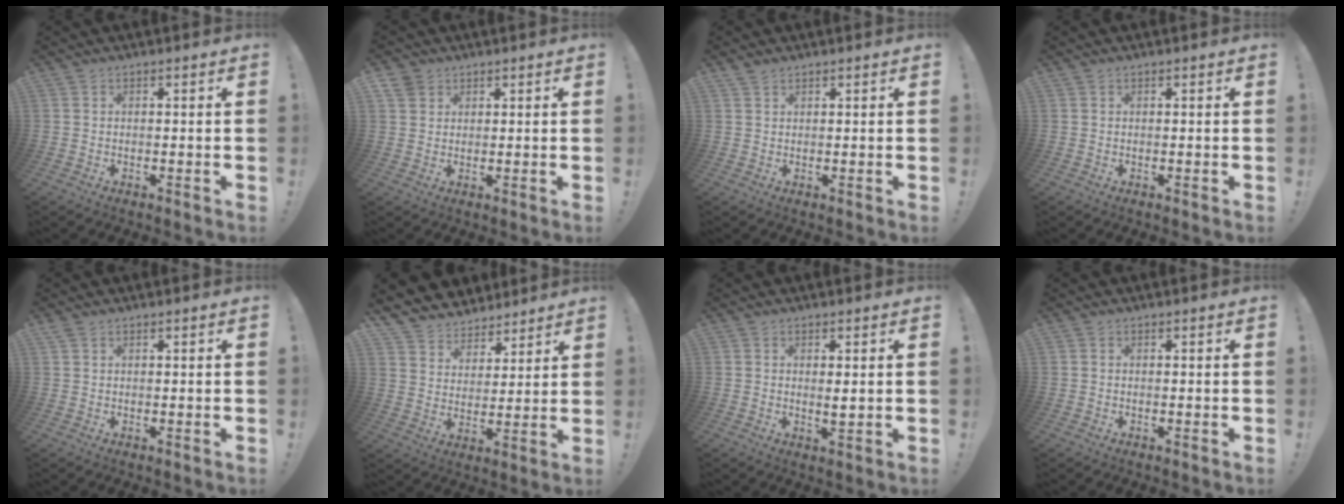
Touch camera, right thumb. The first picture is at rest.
{"total": 3.7, "force": [2.4, 2.7, 0.9], "torque": [-0.010, -0.010, 0.043]}
{"total": 1.6, "force": [1.4, 0.6, 0.4], "torque": [-0.002, -0.007, 0.025]}
{"total": 0.0}
{"total": 1.1, "force": [0.9, 0.5, 0.5], "torque": [-0.003, -0.004, 0.016]}
{"total": 7.6, "force": [5.4, 5.3, 0.6], "torque": [-0.009, -0.052, 0.110]}
{"total": 2.2, "force": [0.6, 0.5, 2.0], "torque": [-0.016, -0.012, 0.005]}
{"total": 0.0}